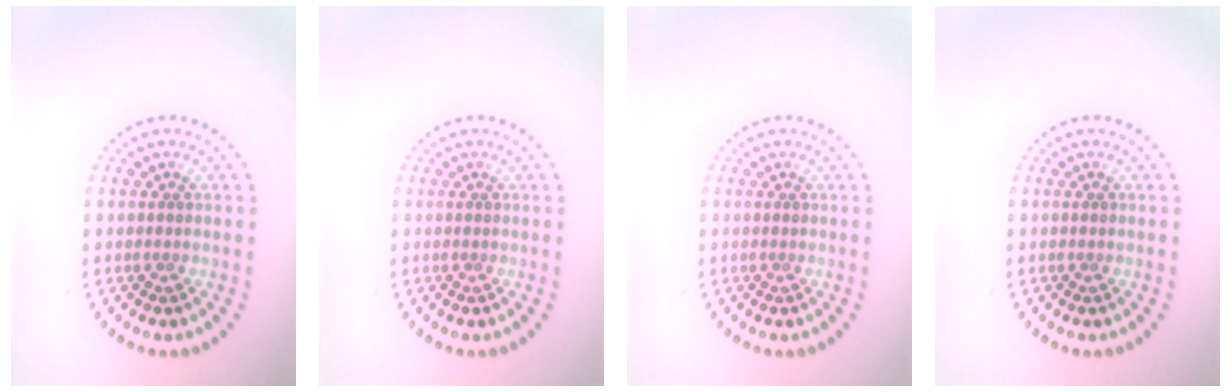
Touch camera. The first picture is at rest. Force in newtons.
{"total": 0.0}
{"total": 0.0}
{"total": 0.0}